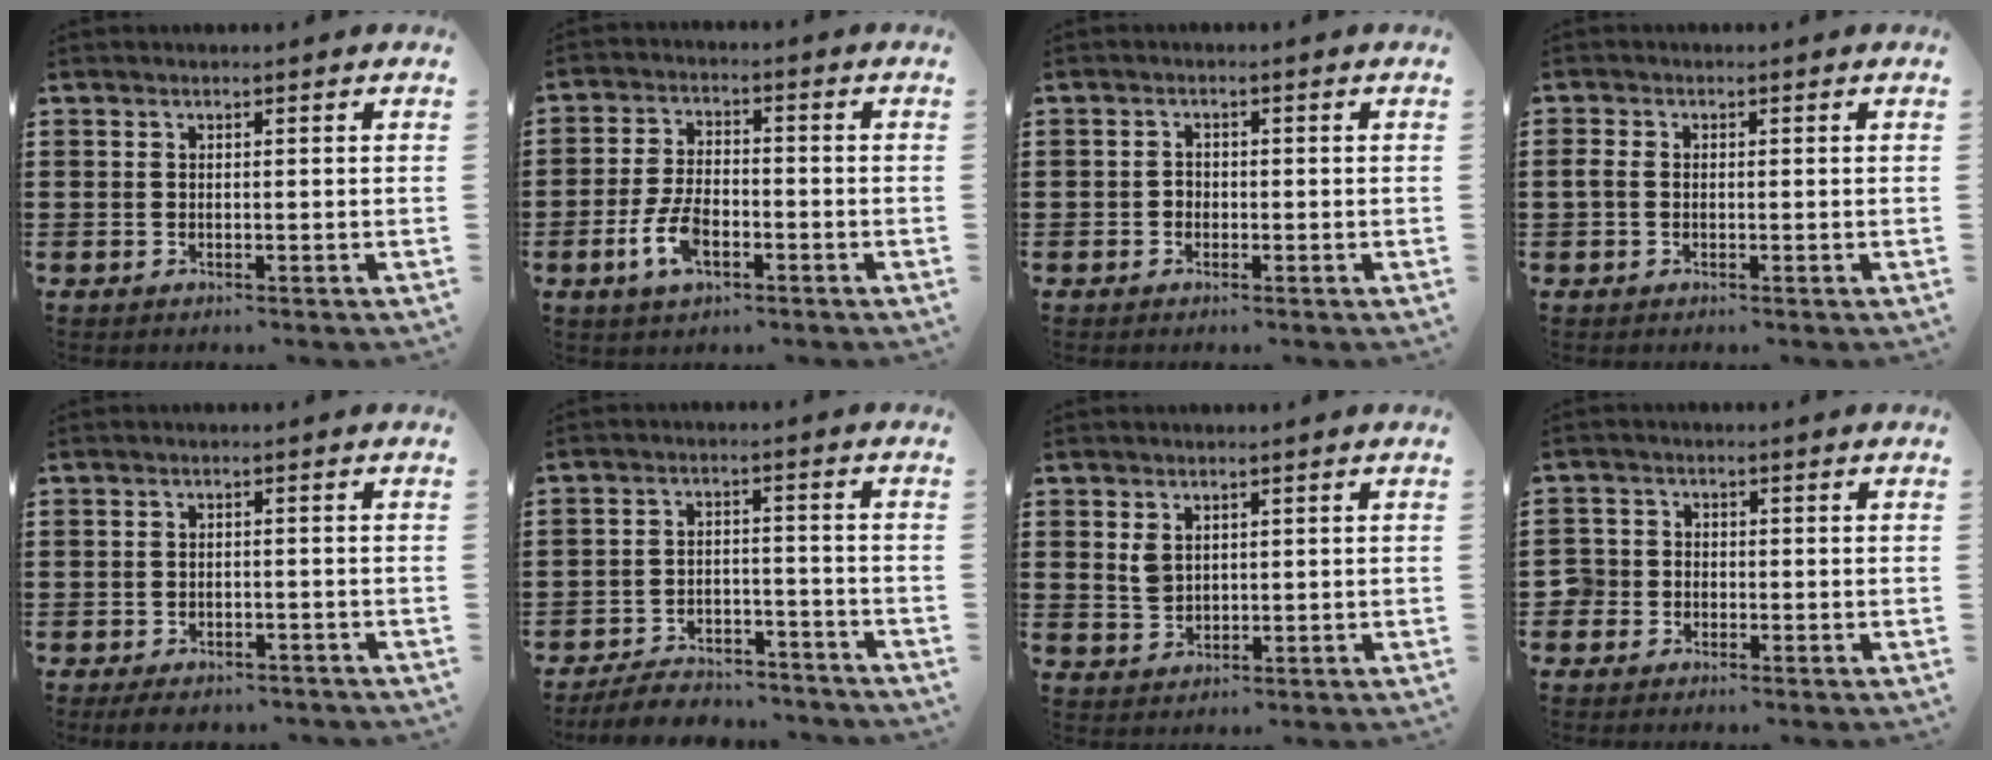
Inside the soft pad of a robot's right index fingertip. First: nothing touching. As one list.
[{"total": 6.5, "force": [-2.7, 3.1, 5.1], "torque": [-0.126, -0.005, -0.057]}, {"total": 1.1, "force": [-0.6, 0.9, 0.3], "torque": [-0.009, 0.001, -0.013]}, {"total": 1.5, "force": [-0.2, 1.1, 1.0], "torque": [-0.038, -0.002, -0.010]}, {"total": 2.4, "force": [-2.3, 0.4, 0.6], "torque": [-0.021, -0.003, -0.049]}, {"total": 5.4, "force": [-5.2, 0.9, 1.1], "torque": [-0.024, 0.007, -0.103]}, {"total": 2.6, "force": [1.3, 1.7, 1.4], "torque": [-0.034, 0.005, 0.024]}, {"total": 2.2, "force": [-1.2, 1.9, 0.1], "torque": [-0.018, 0.000, -0.031]}]